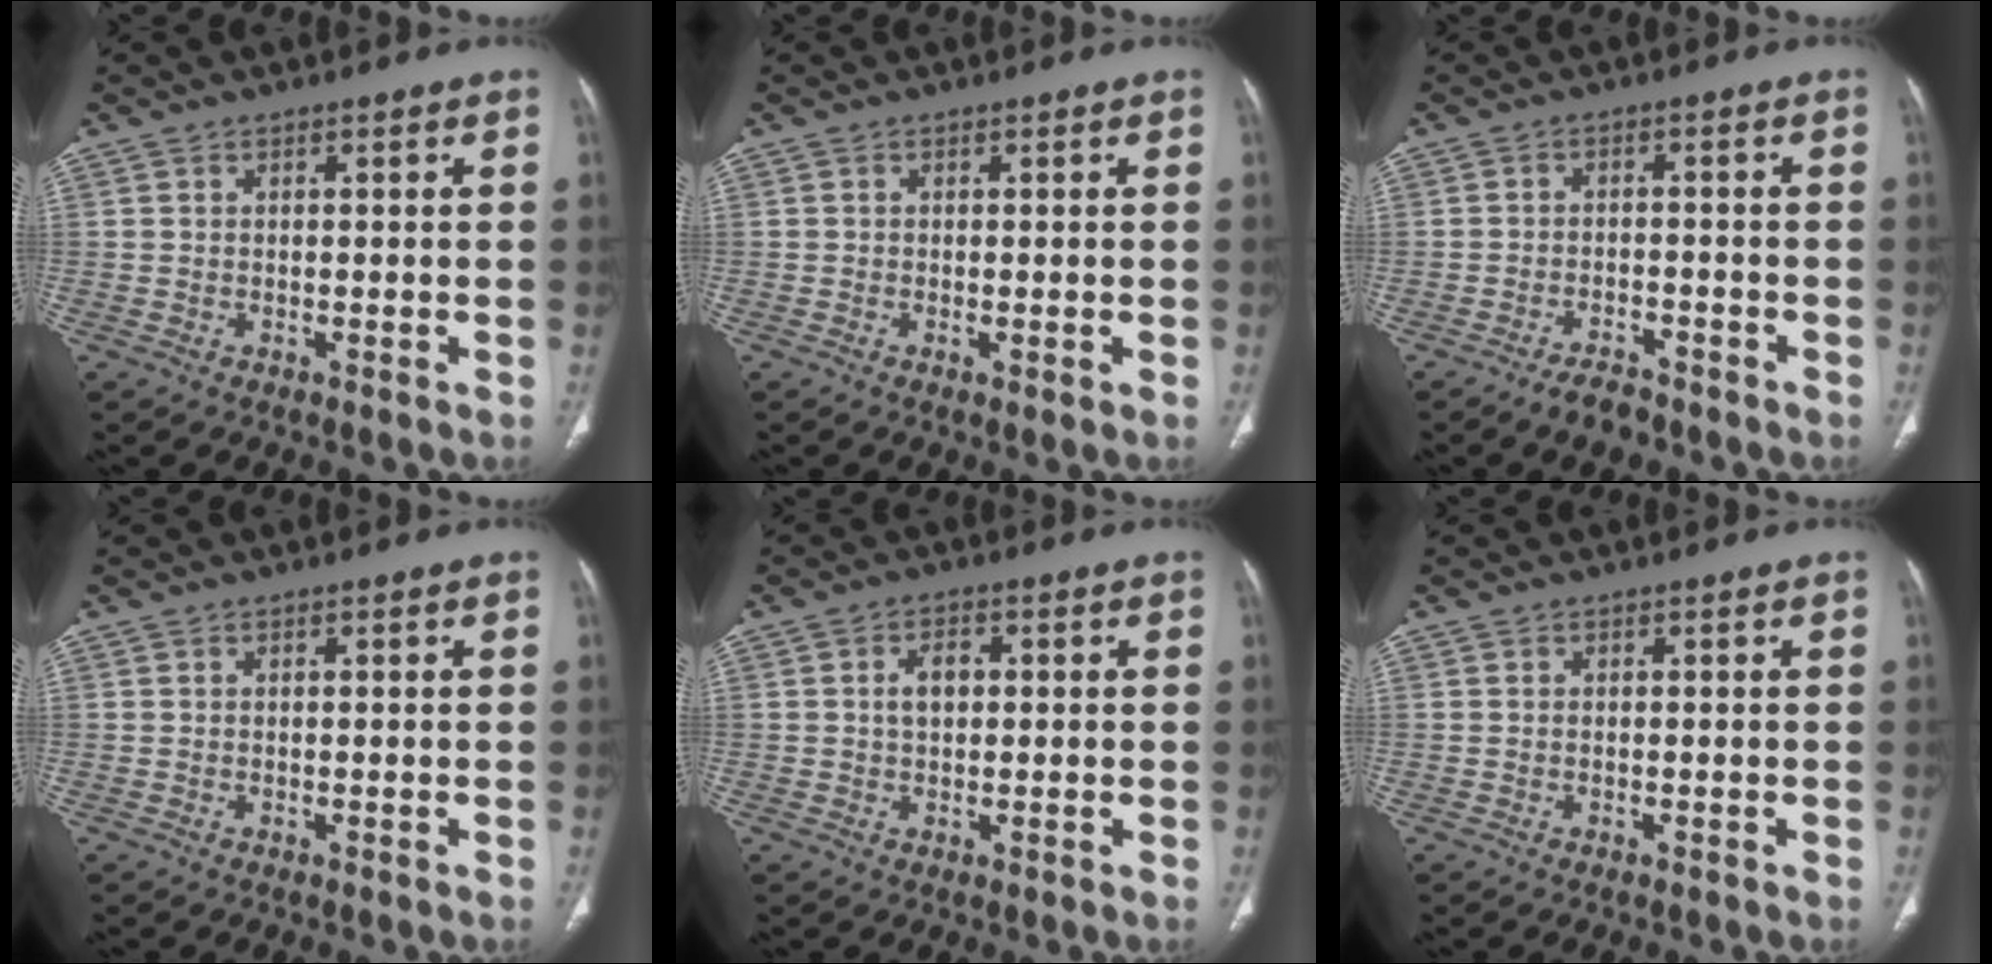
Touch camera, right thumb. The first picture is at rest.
{"total": 0.8, "force": [-0.1, 0.3, 0.7], "torque": [-0.017, -0.003, -0.003]}
{"total": 3.9, "force": [-3.2, 1.5, 1.6], "torque": [-0.030, 0.016, -0.052]}
{"total": 0.0}
{"total": 3.6, "force": [0.5, 2.4, 2.7], "torque": [-0.043, 0.008, 0.006]}
{"total": 0.0}